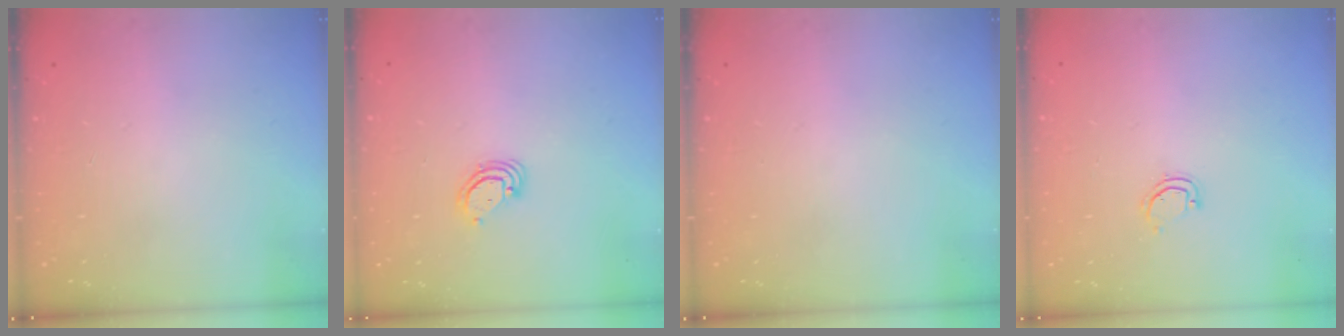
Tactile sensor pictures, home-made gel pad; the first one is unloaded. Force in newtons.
{"total": 3.2, "press": 3.2, "slide": 0.2}
{"total": 0.0}
{"total": 3.1, "press": 3.1, "slide": 0.2}